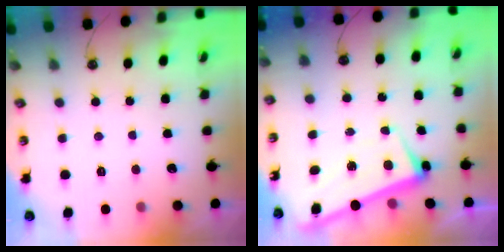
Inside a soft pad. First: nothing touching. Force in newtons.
{"total": 2.1, "press": 2.0, "slide": 0.9}